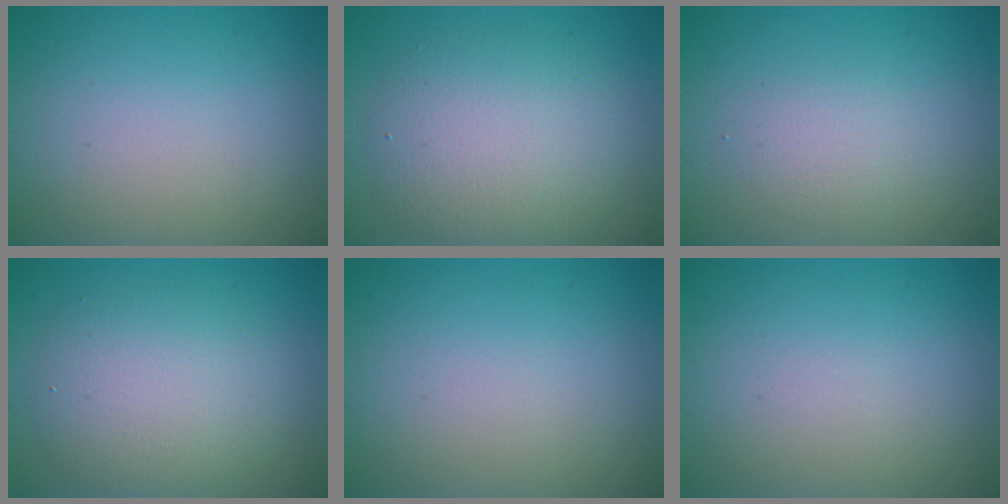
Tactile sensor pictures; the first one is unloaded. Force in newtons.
{"total": 5.6, "press": 5.6, "slide": 0.5}
{"total": 1.6, "press": 1.6, "slide": 0.1}
{"total": 5.3, "press": 5.3, "slide": 0.2}
{"total": 0.0}
{"total": 0.0}